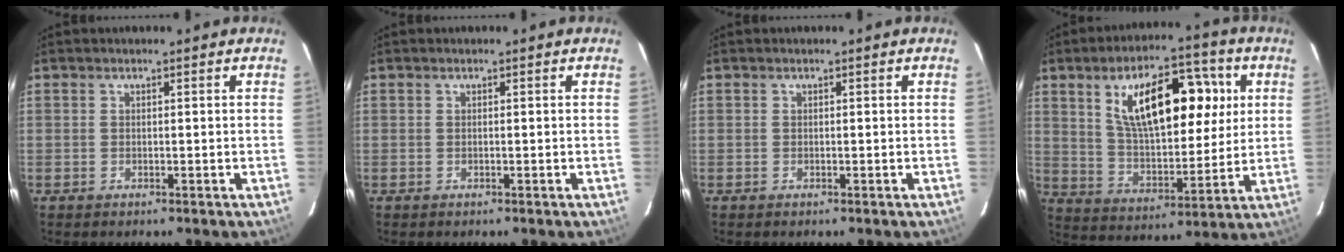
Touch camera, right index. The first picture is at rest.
{"total": 0.0}
{"total": 0.0}
{"total": 18.7, "force": [6.5, 8.5, 15.3], "torque": [-0.261, 0.022, 0.115]}